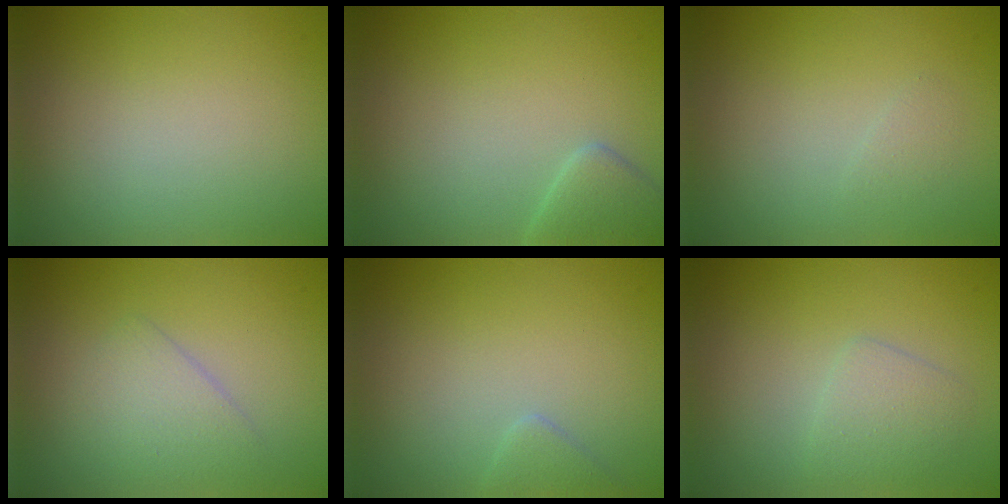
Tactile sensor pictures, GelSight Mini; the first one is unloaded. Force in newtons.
{"total": 2.3, "press": 2.3, "slide": 0.2}
{"total": 0.7, "press": 0.7, "slide": 0.0}
{"total": 2.2, "press": 2.2, "slide": 0.1}
{"total": 1.2, "press": 1.2, "slide": 0.1}
{"total": 1.9, "press": 1.9, "slide": 0.0}